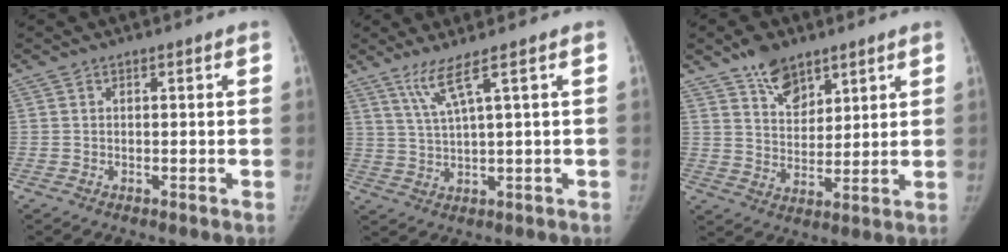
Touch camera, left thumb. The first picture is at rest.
{"total": 4.6, "force": [2.8, -0.9, 3.6], "torque": [-0.086, -0.018, 0.070]}
{"total": 8.1, "force": [5.8, 4.6, 3.3], "torque": [-0.025, -0.041, 0.106]}